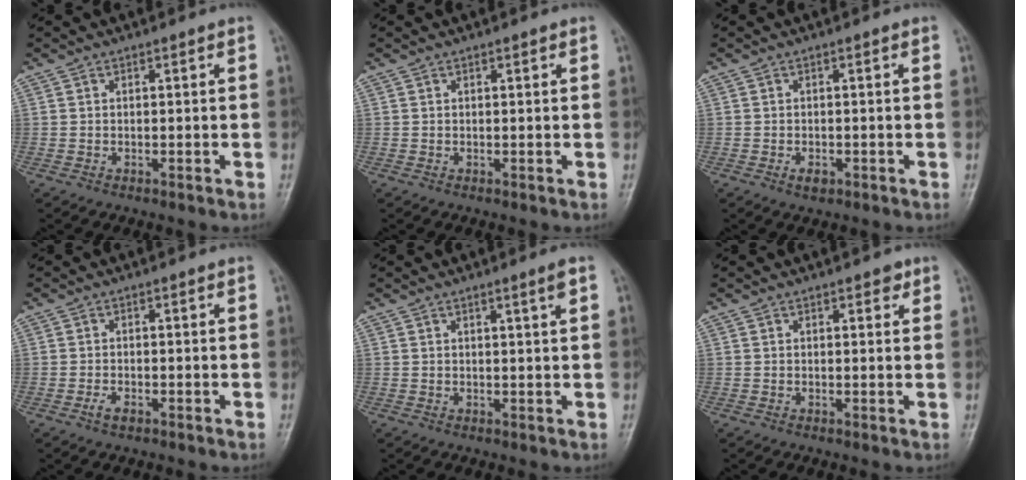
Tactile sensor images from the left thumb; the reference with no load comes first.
{"total": 0.6, "force": [0.3, 0.2, 0.5], "torque": [-0.006, -0.001, 0.003]}
{"total": 1.8, "force": [-0.8, 1.1, 1.2], "torque": [-0.017, 0.000, -0.012]}
{"total": 1.7, "force": [-0.9, 0.8, 1.1], "torque": [-0.023, 0.001, -0.019]}
{"total": 2.1, "force": [1.1, -0.2, 1.8], "torque": [-0.028, -0.007, 0.019]}
{"total": 1.9, "force": [1.1, 1.0, 1.2], "torque": [-0.004, -0.003, 0.012]}